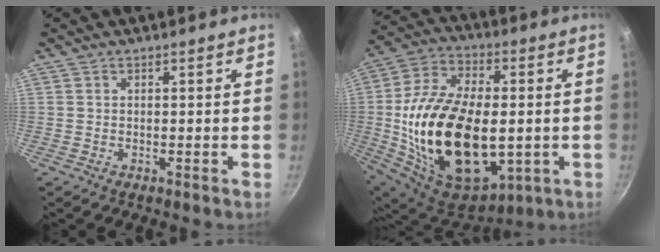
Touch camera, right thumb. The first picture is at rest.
{"total": 29.2, "force": [-1.9, 17.2, 23.5], "torque": [-0.429, 0.002, -0.020]}